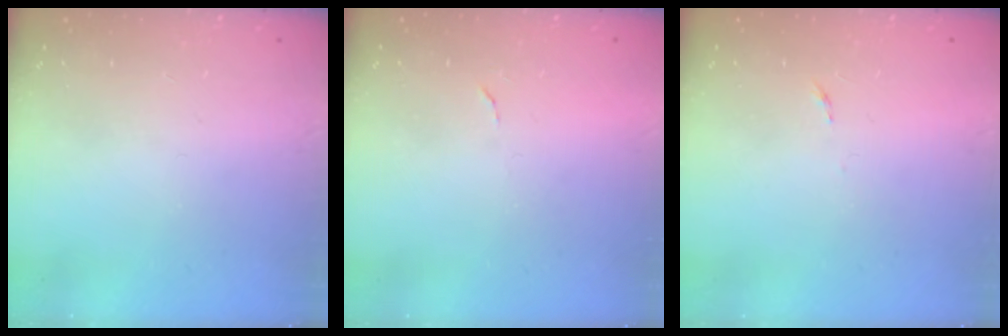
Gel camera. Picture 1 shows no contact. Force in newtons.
{"total": 3.8, "press": 3.8, "slide": 0.2}
{"total": 2.6, "press": 2.6, "slide": 0.4}